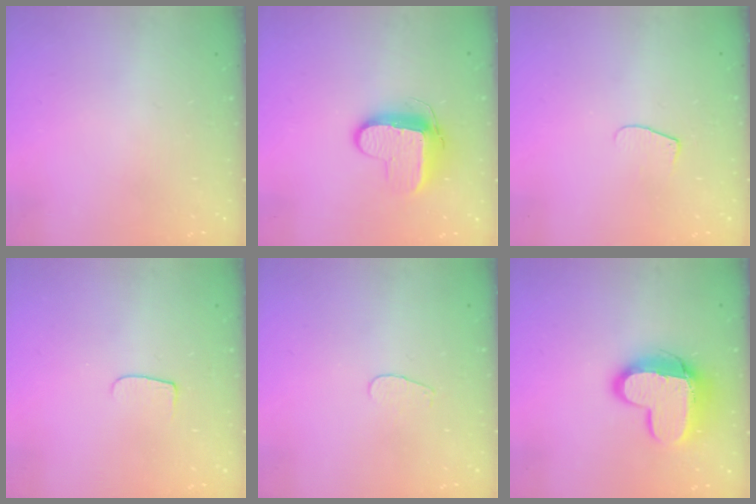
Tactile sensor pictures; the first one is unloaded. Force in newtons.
{"total": 10.2, "press": 10.1, "slide": 0.8}
{"total": 6.2, "press": 6.2, "slide": 0.7}
{"total": 5.3, "press": 5.2, "slide": 0.6}
{"total": 3.4, "press": 3.4, "slide": 0.4}
{"total": 14.2, "press": 14.2, "slide": 1.1}